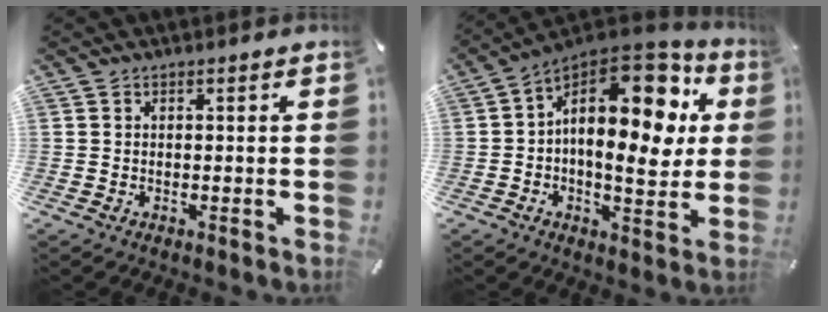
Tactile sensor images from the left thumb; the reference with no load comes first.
{"total": 19.4, "force": [5.2, 11.4, 14.8], "torque": [-0.221, -0.042, 0.085]}